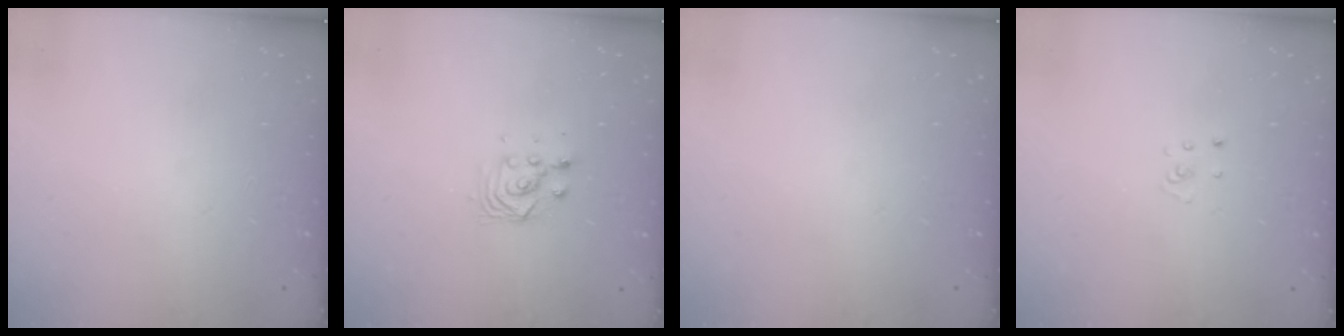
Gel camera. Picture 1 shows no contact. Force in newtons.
{"total": 2.9, "press": 2.8, "slide": 0.8}
{"total": 0.0}
{"total": 2.6, "press": 2.6, "slide": 0.3}